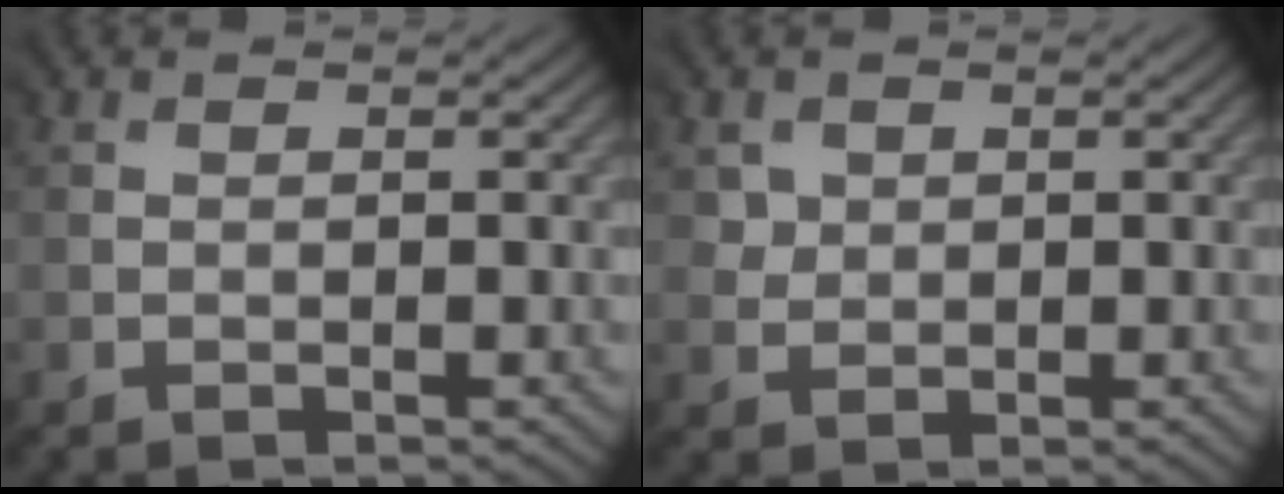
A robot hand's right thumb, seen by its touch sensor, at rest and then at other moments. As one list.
[{"total": 2.9, "force": [1.9, 2.0, -1.1], "torque": [0.018, -0.001, 0.032]}]